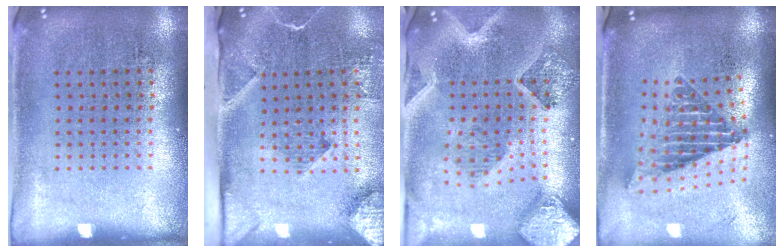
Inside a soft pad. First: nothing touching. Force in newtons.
{"total": 3.0, "press": 2.1, "slide": 2.1}
{"total": 3.0, "press": 2.6, "slide": 1.5}
{"total": 2.3, "press": 1.5, "slide": 1.7}